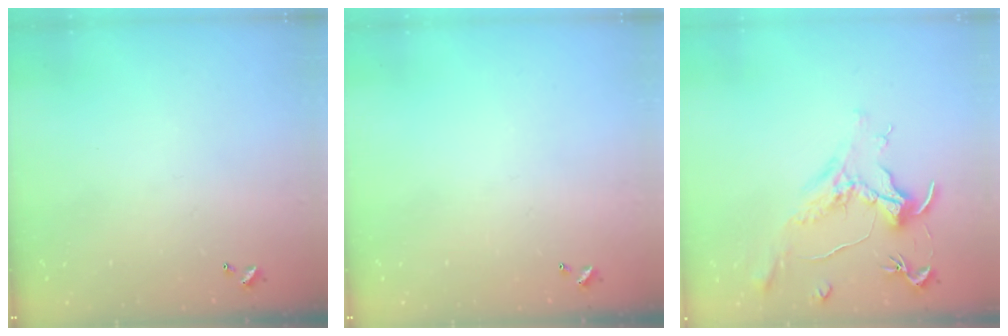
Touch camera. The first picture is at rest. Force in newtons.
{"total": 0.0}
{"total": 1.5, "press": 1.3, "slide": 0.8}